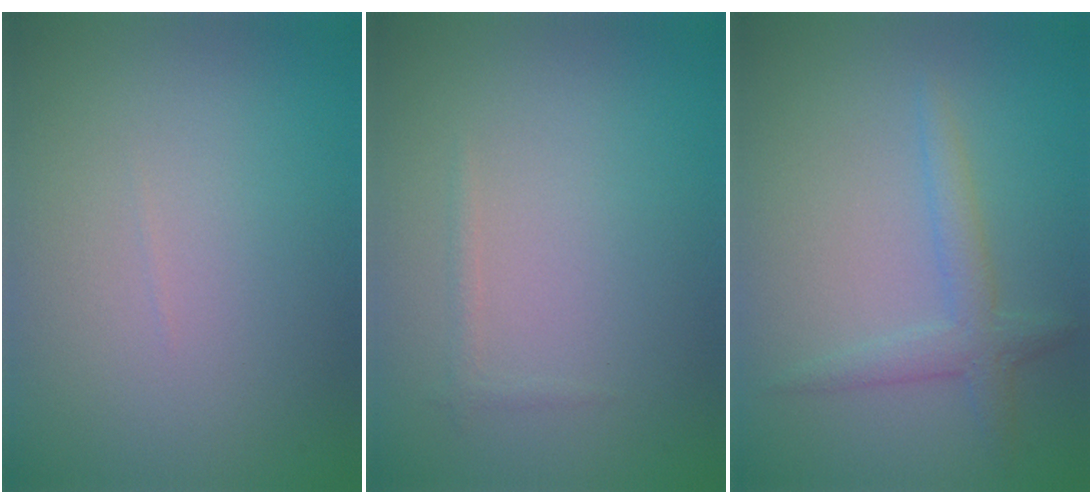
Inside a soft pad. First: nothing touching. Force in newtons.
{"total": 0.6, "press": 0.6, "slide": 0.0}
{"total": 2.3, "press": 2.3, "slide": 0.1}